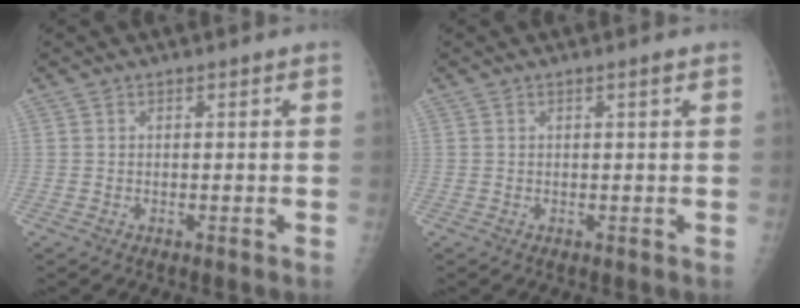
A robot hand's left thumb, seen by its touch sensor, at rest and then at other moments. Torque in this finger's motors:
{"motor_torque": [0.40, 0.26, 0.29, 0.02, 0.03]}